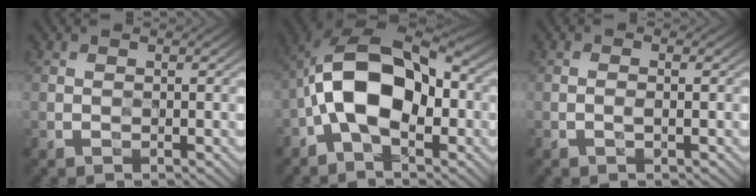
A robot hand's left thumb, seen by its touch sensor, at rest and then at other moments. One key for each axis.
{"total": 12.8, "fx": -1.8, "fy": 7.1, "fz": 10.5, "tx": -0.193, "ty": 0.020, "tz": -0.044}
{"total": 0.8, "fx": -0.3, "fy": 0.1, "fz": 0.7, "tx": -0.013, "ty": 0.003, "tz": -0.006}